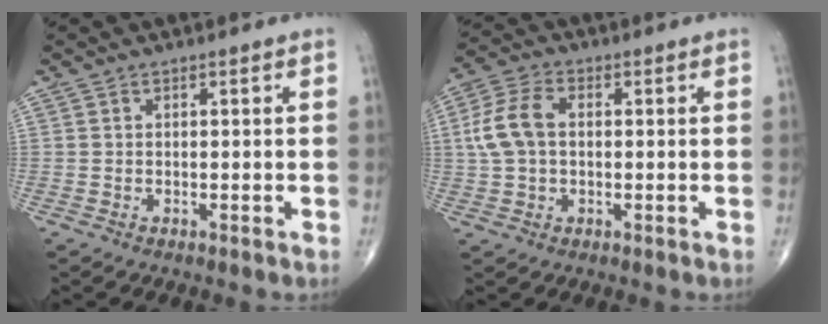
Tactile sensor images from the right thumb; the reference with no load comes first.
{"total": 8.3, "force": [0.7, 5.4, 6.3], "torque": [-0.137, 0.021, 0.012]}